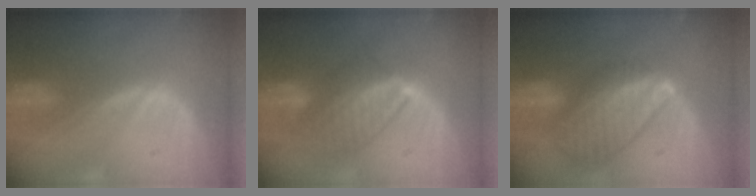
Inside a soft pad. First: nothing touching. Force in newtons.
{"total": 7.7, "press": 7.2, "slide": 2.8}
{"total": 9.7, "press": 8.5, "slide": 4.7}